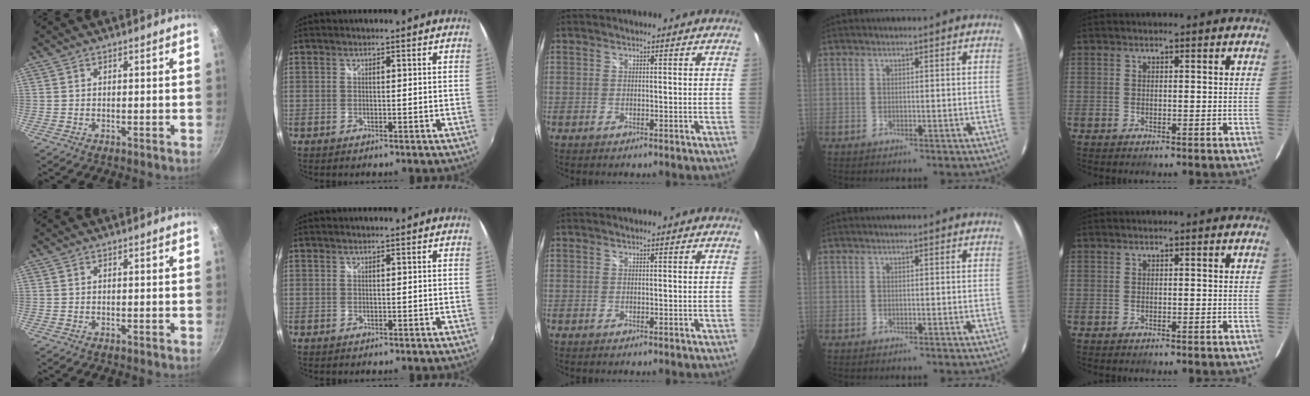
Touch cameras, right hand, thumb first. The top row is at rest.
{}